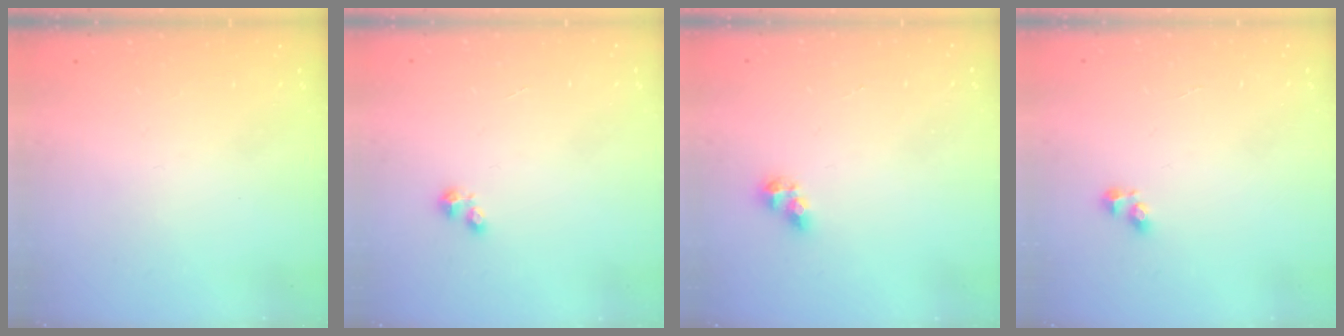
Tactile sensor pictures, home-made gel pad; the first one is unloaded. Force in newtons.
{"total": 1.9, "press": 1.8, "slide": 0.2}
{"total": 6.7, "press": 6.7, "slide": 0.8}
{"total": 2.6, "press": 2.6, "slide": 0.2}